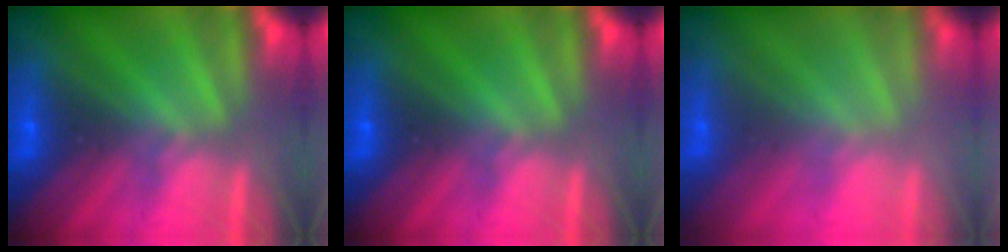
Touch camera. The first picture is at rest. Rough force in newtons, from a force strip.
{"total": 0.0}
{"total": 2.0}